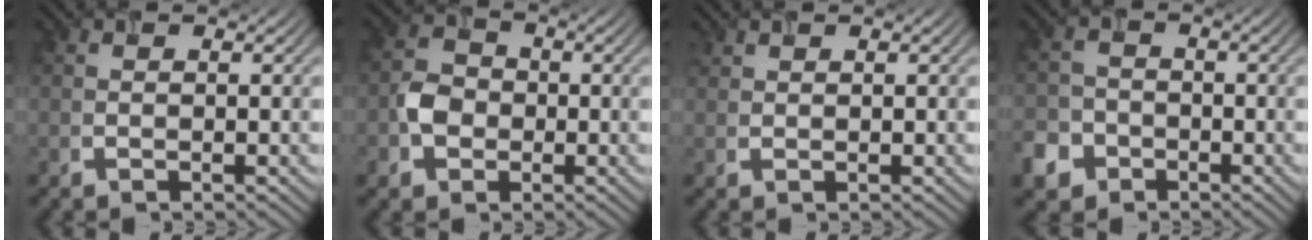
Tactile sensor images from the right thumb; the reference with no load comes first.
{"total": 3.9, "force": [-1.1, 3.3, 1.8], "torque": [-0.036, 0.002, -0.027]}
{"total": 1.0, "force": [0.9, 0.3, 0.2], "torque": [-0.010, 0.002, 0.024]}
{"total": 4.8, "force": [-2.9, 3.6, 1.4], "torque": [-0.042, -0.006, -0.062]}